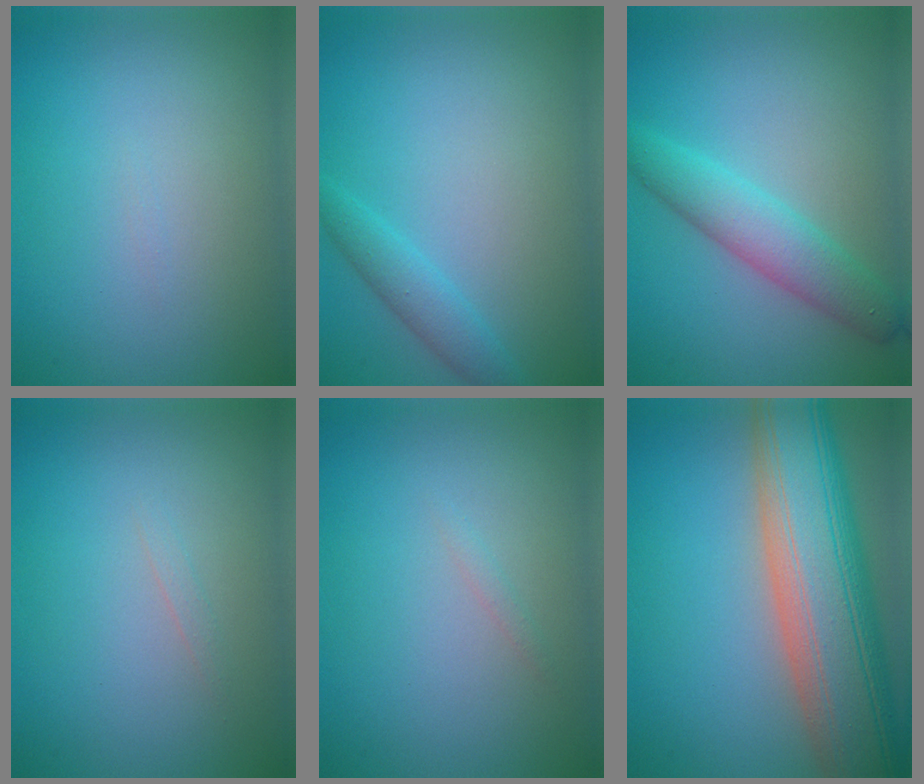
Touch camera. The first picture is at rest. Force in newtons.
{"total": 2.2, "press": 2.2, "slide": 0.1}
{"total": 4.1, "press": 4.1, "slide": 0.1}
{"total": 0.5, "press": 0.5, "slide": 0.1}
{"total": 0.5, "press": 0.5, "slide": 0.0}
{"total": 14.4, "press": 14.3, "slide": 1.1}